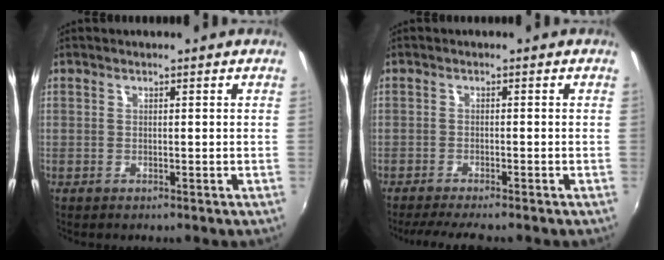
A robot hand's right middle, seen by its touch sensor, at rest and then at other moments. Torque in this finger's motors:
{"motor_torque": [0.96, -0.93, 0.18, 0.13]}